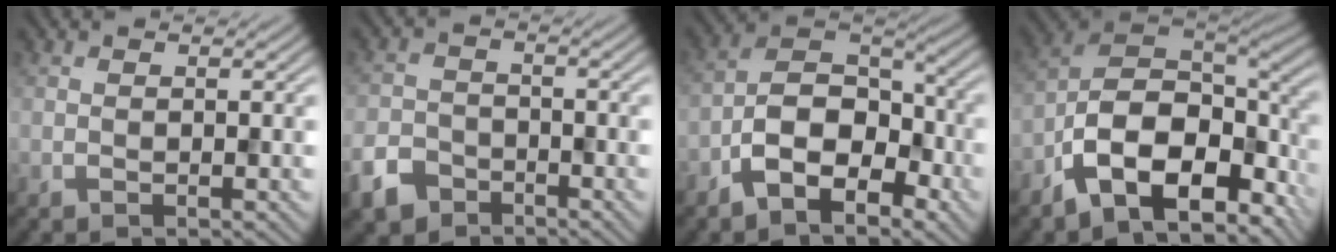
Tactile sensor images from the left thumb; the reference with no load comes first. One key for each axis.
{"total": 5.0, "fx": -3.5, "fy": 3.1, "fz": 1.7, "tx": -0.044, "ty": -0.003, "tz": -0.077}
{"total": 9.0, "fx": -4.8, "fy": 4.9, "fz": 5.8, "tx": -0.098, "ty": 0.005, "tz": -0.104}
{"total": 14.5, "fx": -7.2, "fy": 7.4, "fz": 10.3, "tx": -0.210, "ty": -0.026, "tz": -0.127}